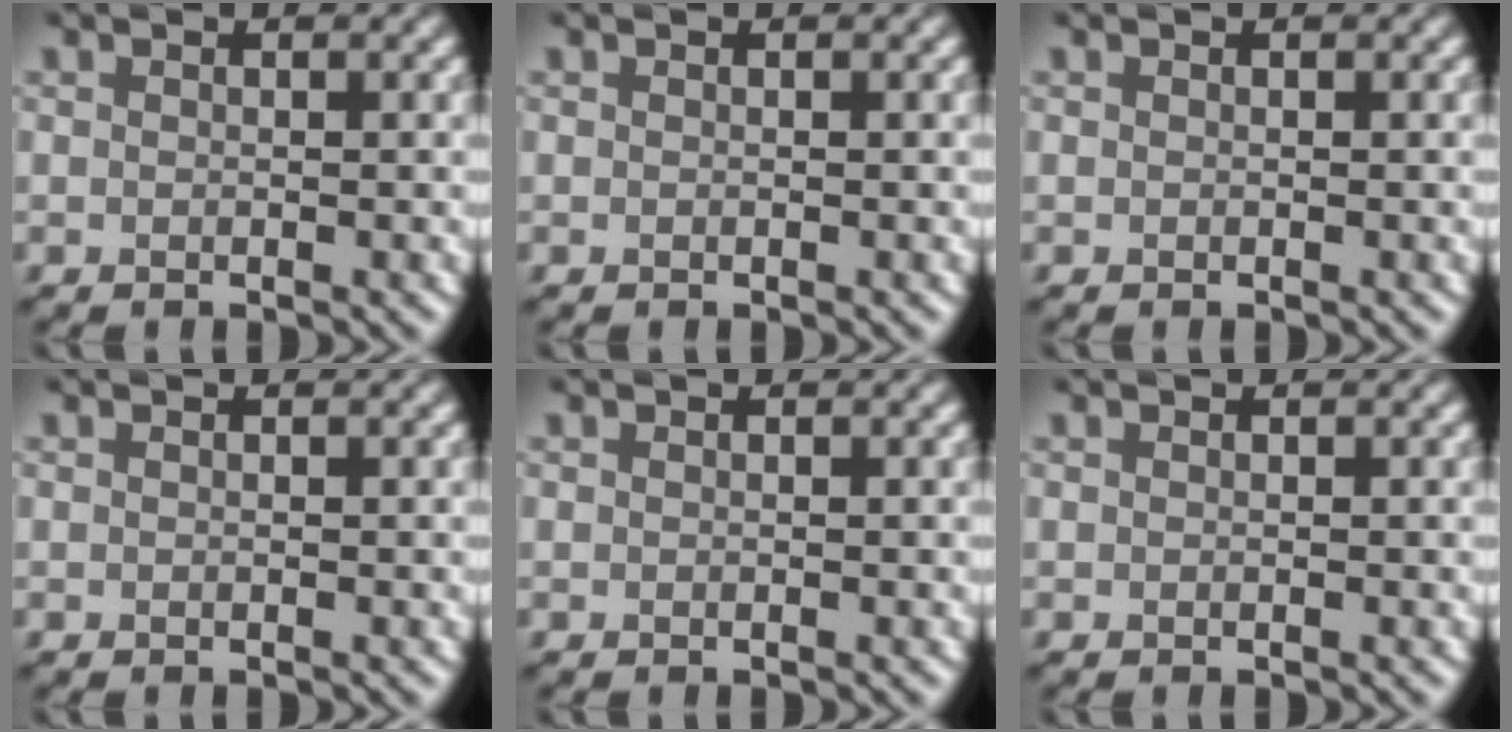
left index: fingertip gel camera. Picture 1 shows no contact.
{"total": 0.0}
{"total": 0.0}
{"total": 0.0}
{"total": 0.0}
{"total": 0.0}